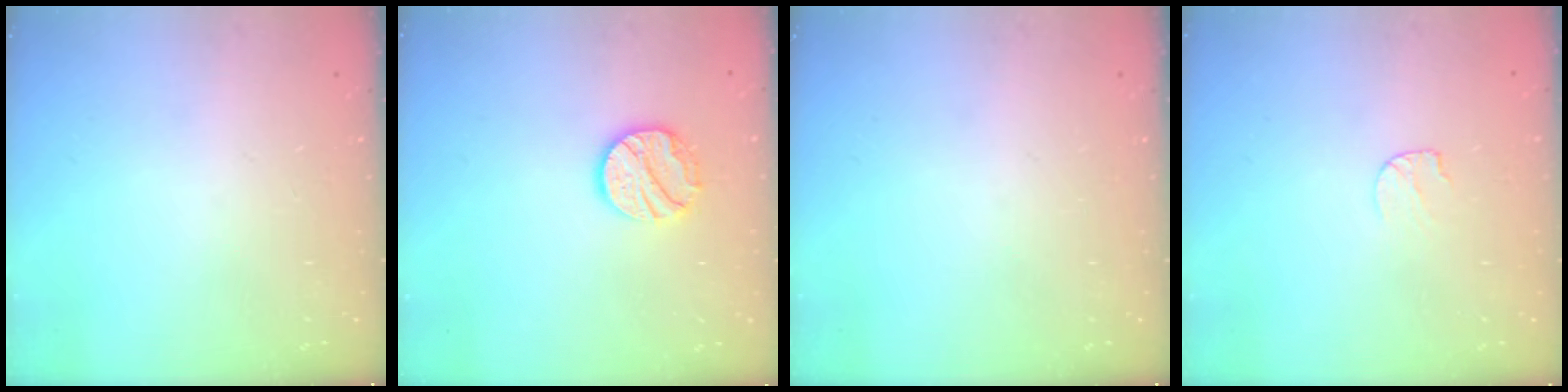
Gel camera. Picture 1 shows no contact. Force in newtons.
{"total": 12.2, "press": 12.2, "slide": 1.0}
{"total": 0.0}
{"total": 4.2, "press": 4.2, "slide": 0.5}